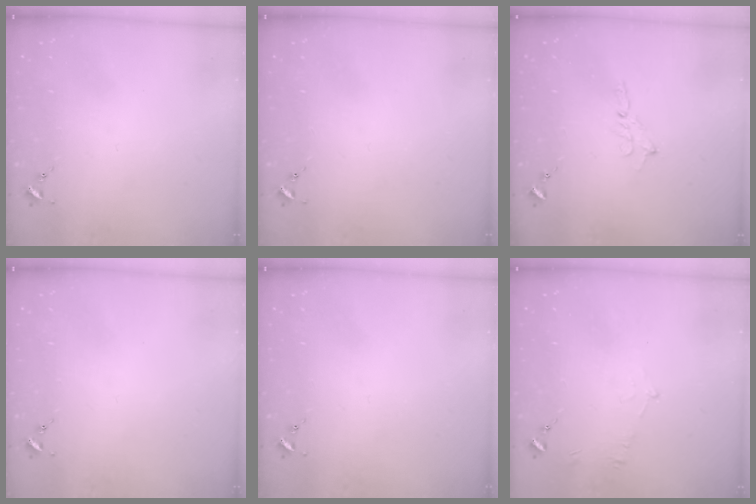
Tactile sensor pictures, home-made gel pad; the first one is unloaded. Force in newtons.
{"total": 0.0}
{"total": 2.3, "press": 2.3, "slide": 0.2}
{"total": 0.0}
{"total": 0.0}
{"total": 4.5, "press": 4.2, "slide": 1.4}